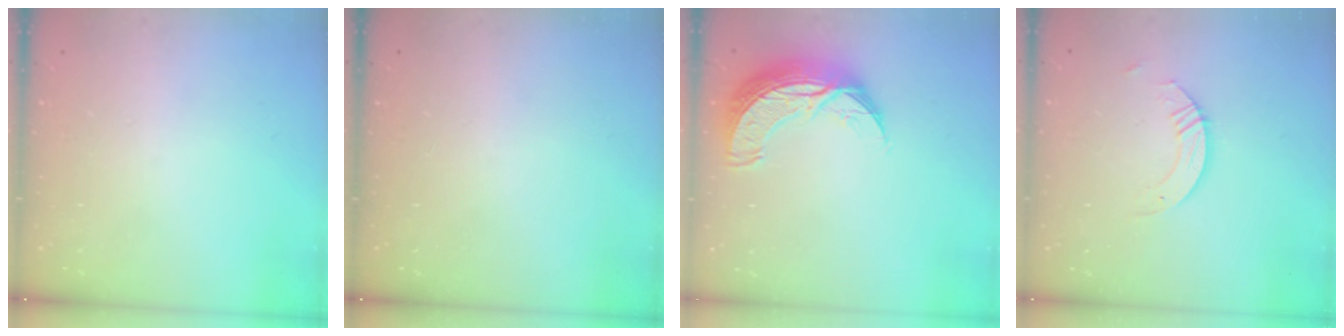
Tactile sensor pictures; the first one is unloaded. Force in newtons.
{"total": 0.0}
{"total": 10.6, "press": 10.6, "slide": 0.8}
{"total": 3.7, "press": 3.7, "slide": 0.3}